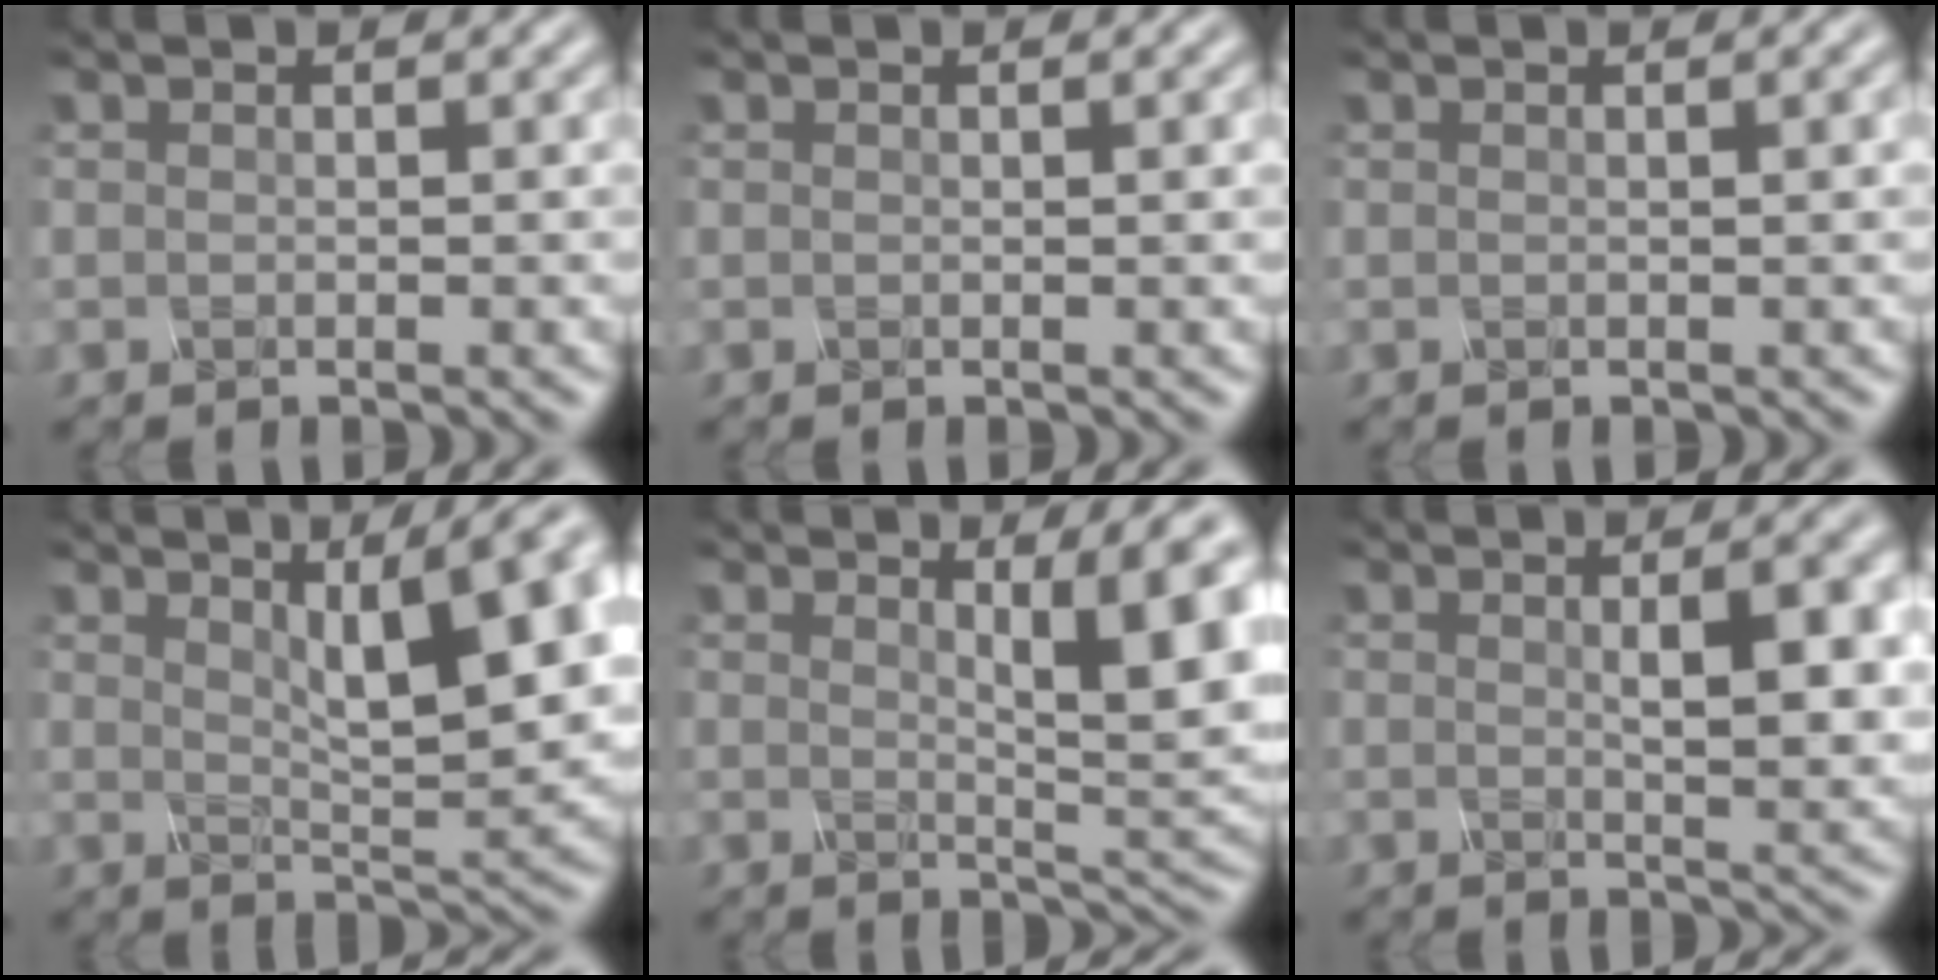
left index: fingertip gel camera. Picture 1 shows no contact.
{"total": 0.8, "force": [0.2, 0.3, 0.7], "torque": [-0.005, 0.003, 0.002]}
{"total": 1.3, "force": [0.3, 0.4, 1.2], "torque": [-0.010, 0.003, 0.000]}
{"total": 10.7, "force": [4.2, 3.6, 9.2], "torque": [-0.096, 0.022, 0.058]}
{"total": 7.2, "force": [2.3, 1.6, 6.6], "torque": [-0.079, -0.008, 0.038]}
{"total": 5.8, "force": [1.0, 1.6, 5.4], "torque": [-0.066, 0.004, 0.018]}